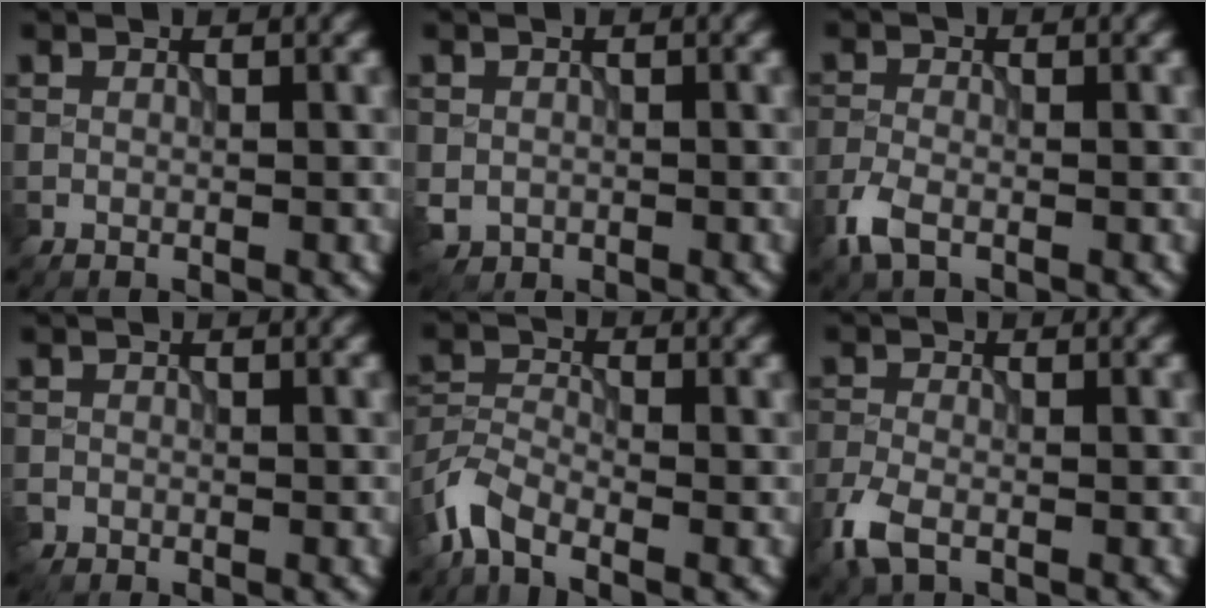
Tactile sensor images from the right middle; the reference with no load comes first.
{"total": 1.7, "force": [-0.5, 1.5, 0.5], "torque": [-0.009, -0.007, -0.013]}
{"total": 2.7, "force": [-1.7, 1.2, 1.8], "torque": [-0.046, -0.004, -0.045]}
{"total": 1.1, "force": [-0.7, 0.8, 0.1], "torque": [0.002, -0.005, -0.017]}
{"total": 3.8, "force": [-2.8, 1.4, 2.2], "torque": [-0.051, -0.005, -0.073]}
{"total": 3.5, "force": [-2.1, 1.6, 2.3], "torque": [-0.061, -0.009, -0.055]}